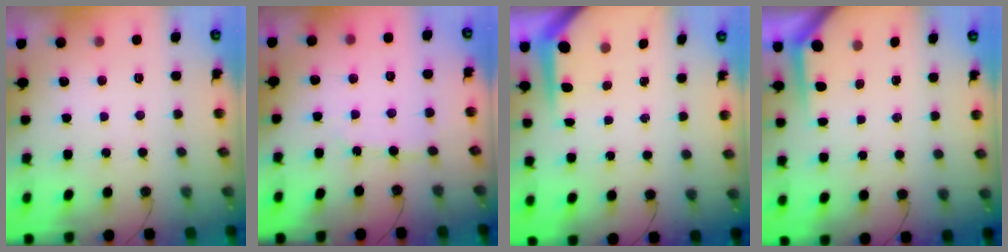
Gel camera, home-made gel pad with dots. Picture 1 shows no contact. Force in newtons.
{"total": 4.5, "press": 4.5, "slide": 0.3}
{"total": 4.5, "press": 4.5, "slide": 0.2}
{"total": 3.6, "press": 3.5, "slide": 0.3}